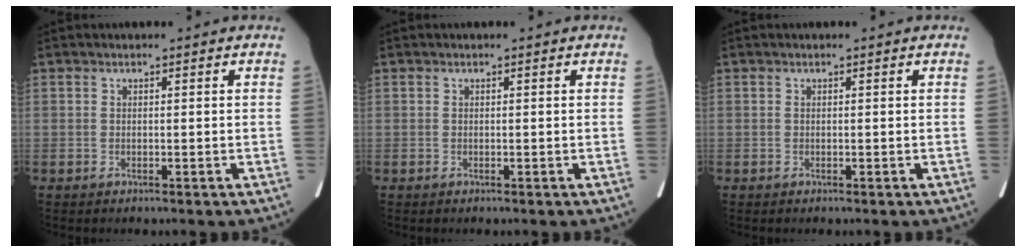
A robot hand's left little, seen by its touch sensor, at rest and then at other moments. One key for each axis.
{"total": 0.0}
{"total": 0.0}